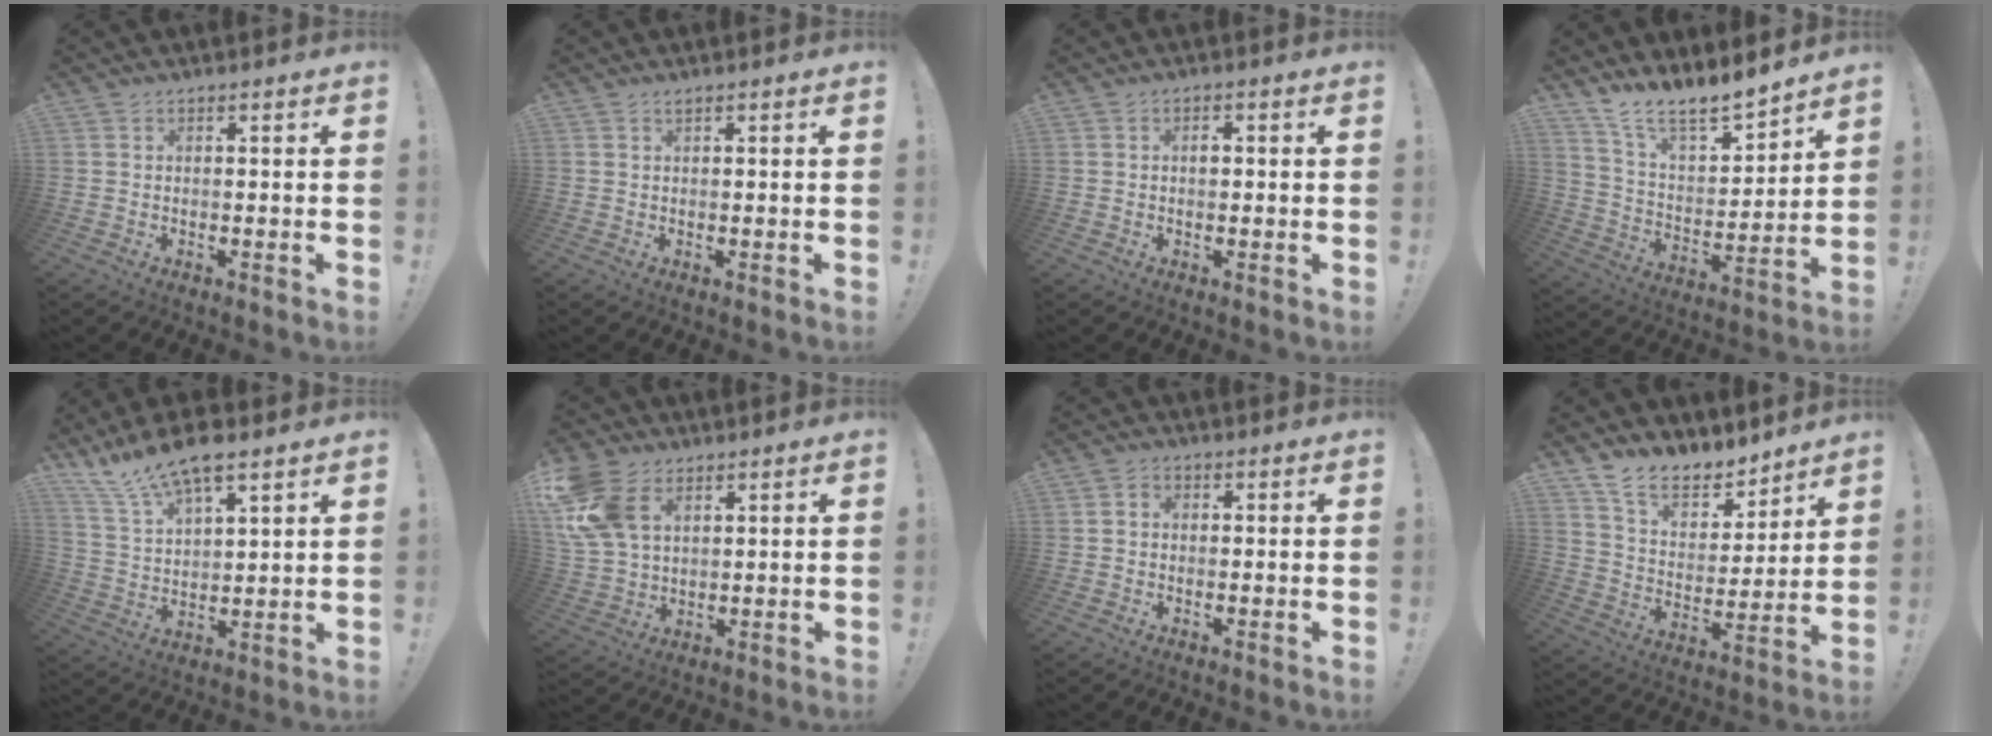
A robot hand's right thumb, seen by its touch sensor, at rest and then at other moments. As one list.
[{"total": 0.9, "force": [0.8, 0.1, 0.3], "torque": [-0.008, 0.000, 0.016]}, {"total": 1.6, "force": [0.3, 1.1, 1.2], "torque": [-0.010, 0.000, 0.000]}, {"total": 12.4, "force": [11.7, 2.1, 3.3], "torque": [-0.071, -0.109, 0.210]}, {"total": 12.8, "force": [10.2, 3.6, 6.8], "torque": [-0.136, -0.060, 0.186]}, {"total": 14.8, "force": [5.9, 9.9, 9.3], "torque": [-0.197, -0.010, 0.118]}, {"total": 1.8, "force": [-0.4, 1.5, 1.1], "torque": [-0.026, 0.009, -0.005]}, {"total": 12.3, "force": [10.4, 5.2, 4.1], "torque": [-0.081, -0.080, 0.196]}]